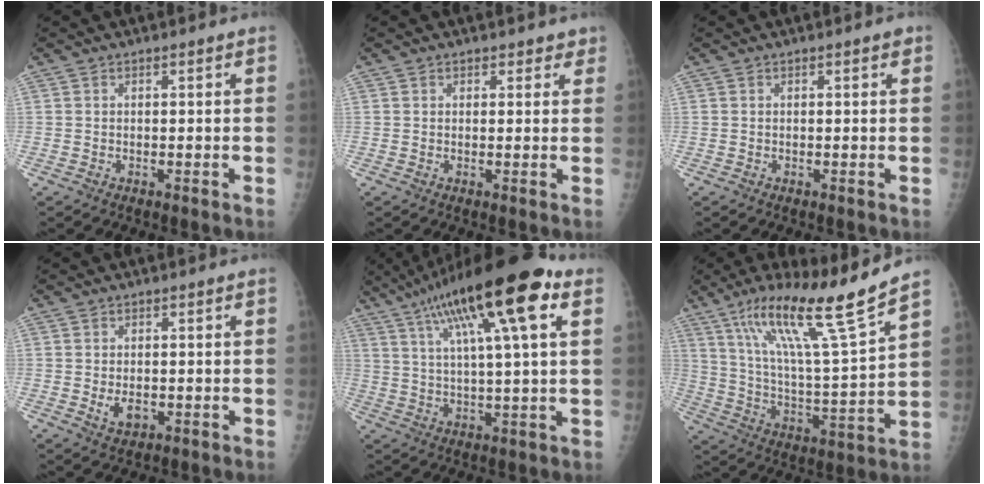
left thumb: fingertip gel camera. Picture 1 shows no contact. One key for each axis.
{"total": 2.1, "fx": 1.5, "fy": 1.5, "fz": 0.2, "tx": 0.026, "ty": -0.005, "tz": 0.012}
{"total": 0.7, "fx": 0.3, "fy": 0.2, "fz": 0.5, "tx": -0.006, "ty": 0.001, "tz": 0.002}
{"total": 3.0, "fx": -0.5, "fy": 2.1, "fz": 2.2, "tx": -0.030, "ty": -0.003, "tz": 0.000}
{"total": 20.9, "fx": 10.1, "fy": 4.0, "fz": 17.9, "tx": -0.299, "ty": 0.007, "tz": 0.165}
{"total": 19.6, "fx": 13.4, "fy": 0.5, "fz": 14.3, "tx": -0.226, "ty": -0.066, "tz": 0.234}